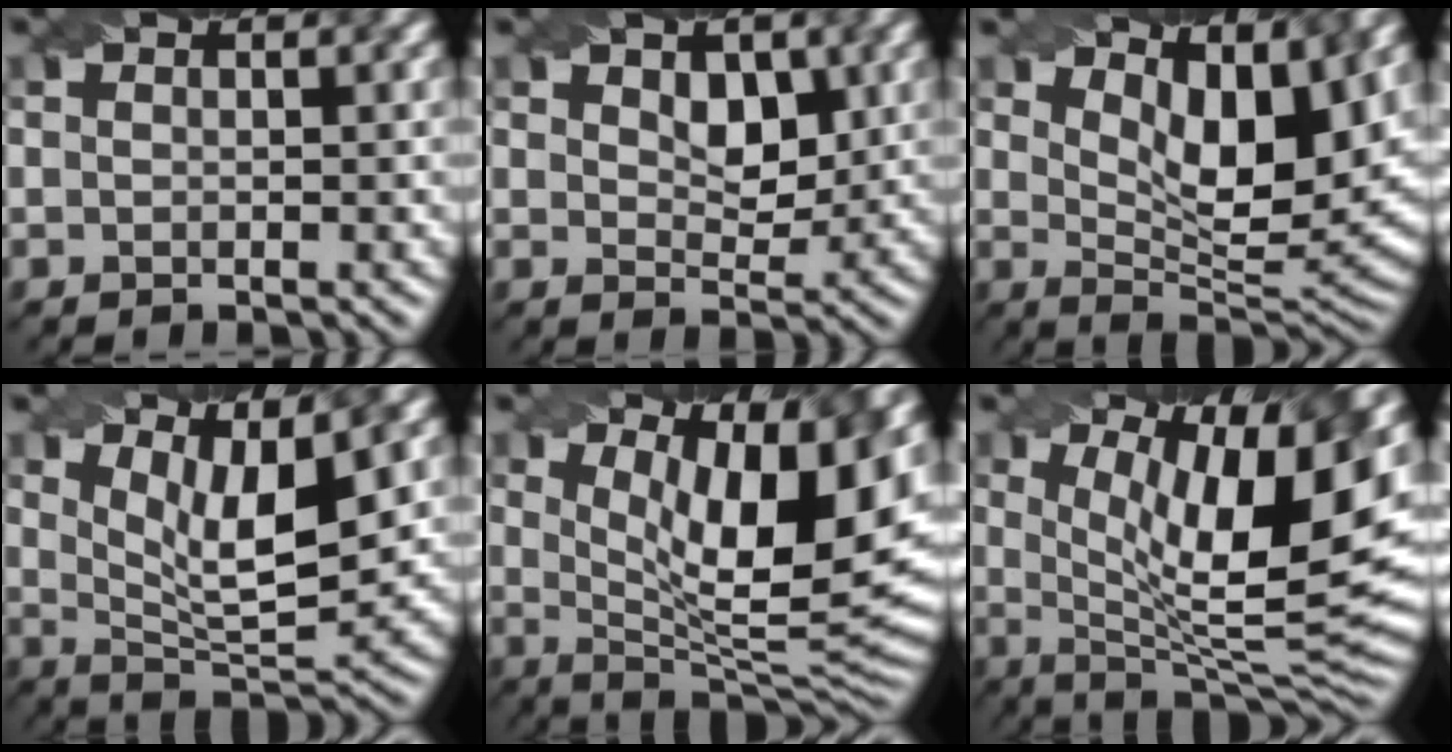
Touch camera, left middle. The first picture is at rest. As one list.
[{"total": 3.0, "force": [1.3, 1.8, 1.9], "torque": [-0.032, -0.009, 0.022]}, {"total": 8.3, "force": [4.0, 3.1, 6.5], "torque": [-0.108, -0.010, 0.070]}, {"total": 7.2, "force": [3.4, 2.0, 6.0], "torque": [-0.102, -0.005, 0.061]}, {"total": 12.9, "force": [4.7, 4.0, 11.3], "torque": [-0.155, -0.010, 0.080]}, {"total": 14.3, "force": [4.0, 4.5, 13.0], "torque": [-0.180, -0.005, 0.071]}]